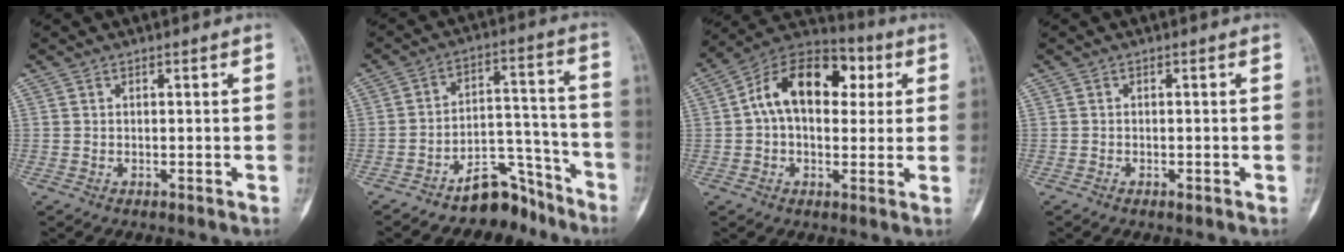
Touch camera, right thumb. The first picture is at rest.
{"total": 10.1, "force": [-8.1, 5.1, 3.2], "torque": [-0.013, 0.112, -0.131]}
{"total": 16.5, "force": [3.3, 10.8, 12.0], "torque": [-0.157, 0.031, 0.041]}
{"total": 0.8, "force": [-0.4, 0.5, 0.4], "torque": [-0.002, 0.001, -0.007]}